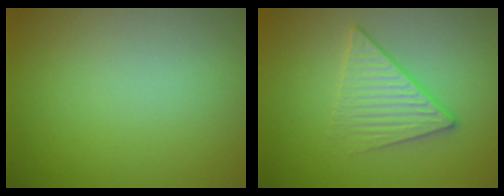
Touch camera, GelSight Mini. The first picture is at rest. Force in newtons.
{"total": 2.7, "press": 2.4, "slide": 1.2}